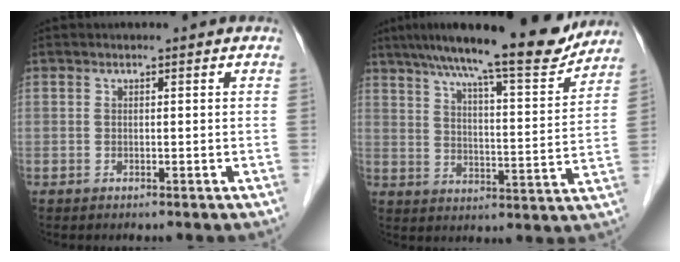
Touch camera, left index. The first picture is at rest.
{"total": 17.4, "force": [15.0, 1.6, 8.7], "torque": [-0.133, 0.000, 0.215]}